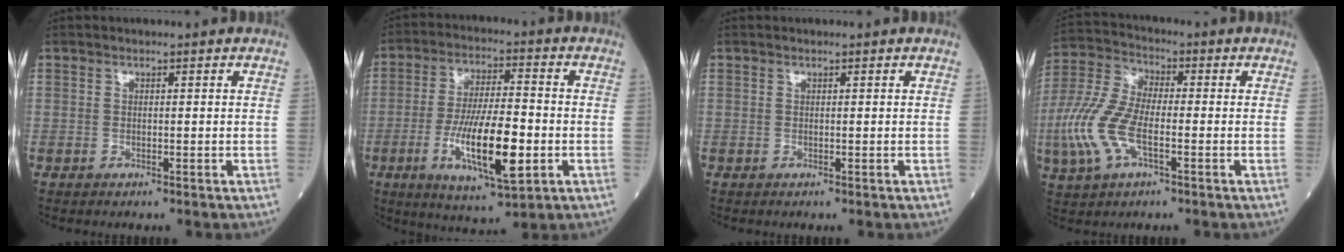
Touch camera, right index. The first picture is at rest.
{"total": 13.5, "force": [-3.5, 2.9, 12.7], "torque": [-0.235, -0.011, -0.057]}
{"total": 0.0}
{"total": 11.1, "force": [-2.8, 4.9, 9.5], "torque": [-0.231, 0.002, -0.059]}